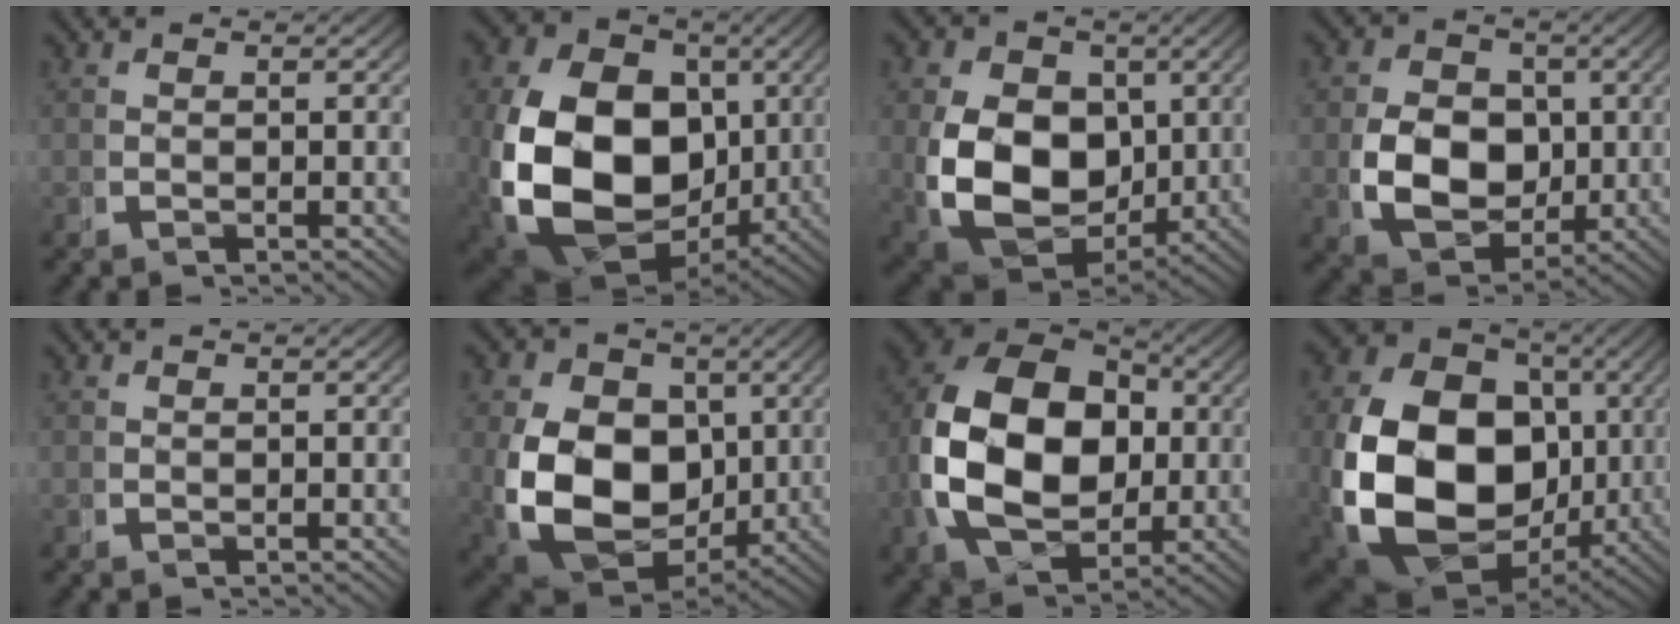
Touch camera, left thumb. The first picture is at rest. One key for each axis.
{"total": 20.8, "fx": -2.5, "fy": 14.9, "fz": 14.2, "tx": -0.298, "ty": -0.091, "tz": -0.002}
{"total": 13.9, "fx": -0.7, "fy": 9.9, "fz": 9.6, "tx": -0.203, "ty": -0.074, "tz": 0.021}
{"total": 9.8, "fx": -0.5, "fy": 7.3, "fz": 6.5, "tx": -0.128, "ty": -0.041, "tz": 0.008}
{"total": 0.0}
{"total": 15.7, "fx": -1.2, "fy": 11.4, "fz": 10.7, "tx": -0.228, "ty": -0.081, "tz": 0.018}
{"total": 17.4, "fx": 0.0, "fy": 11.9, "fz": 12.7, "tx": -0.274, "ty": -0.047, "tz": 0.029}
{"total": 23.3, "fx": -2.4, "fy": 16.7, "fz": 16.1, "tx": -0.335, "ty": -0.088, "tz": 0.000}